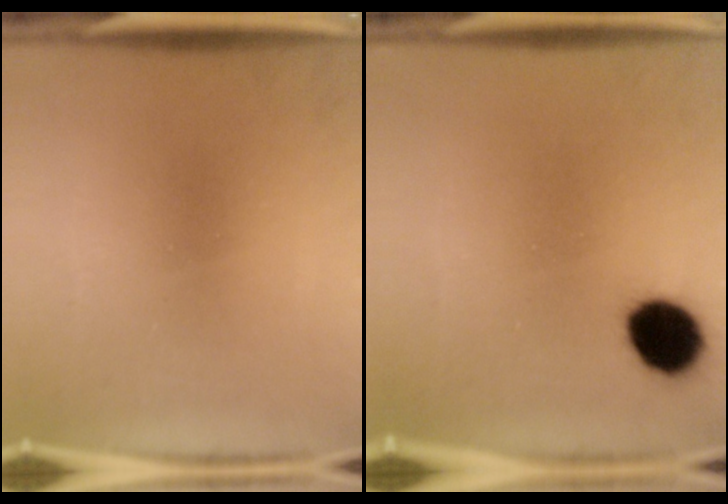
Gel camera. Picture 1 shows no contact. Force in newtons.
{"total": 9.2}